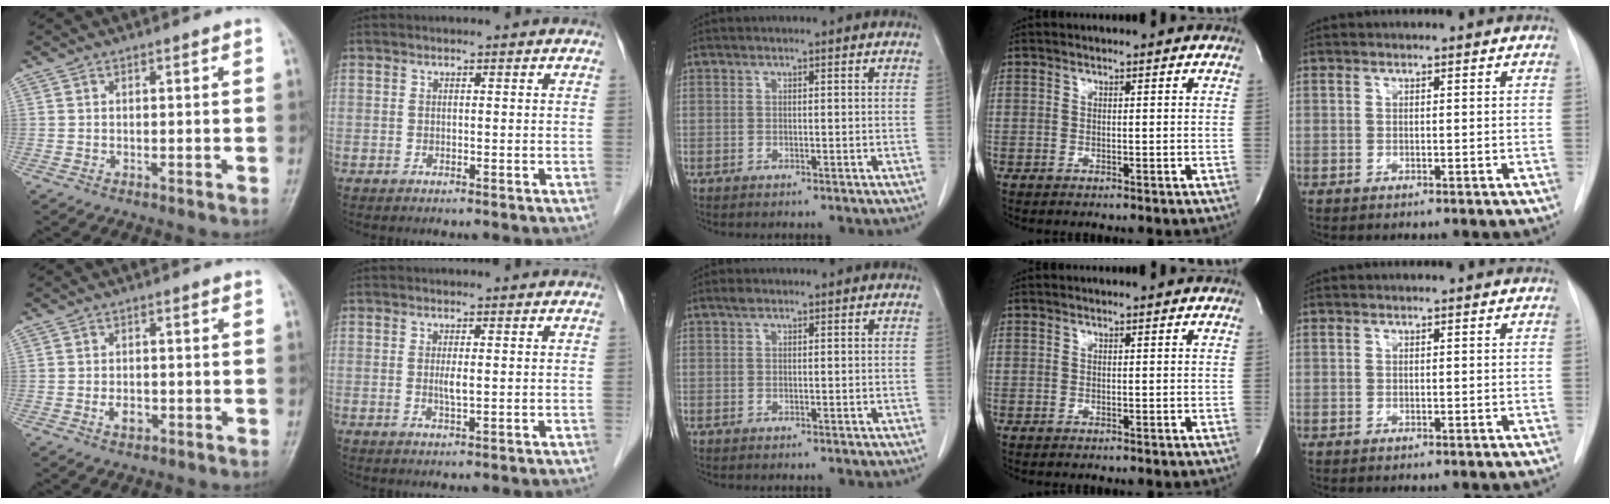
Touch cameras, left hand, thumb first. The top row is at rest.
{"thumb": {"total": 2.6, "force": [-0.8, 1.7, 1.8], "torque": [-0.025, 0.002, -0.011]}, "index": {"total": 1.5, "force": [0.3, 0.1, 1.5], "torque": [-0.035, -0.003, 0.005]}, "middle": {"total": 0.8, "force": [0.6, 0.3, 0.4], "torque": [-0.010, 0.008, 0.011]}}